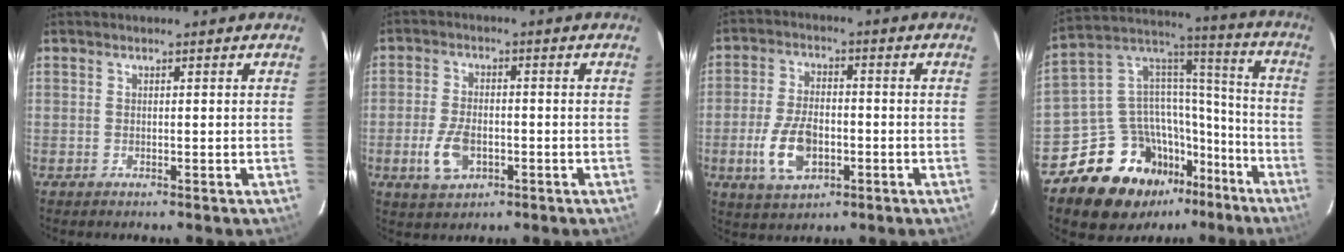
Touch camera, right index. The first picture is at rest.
{"total": 7.0, "force": [-2.5, 4.2, 5.1], "torque": [-0.113, -0.004, -0.039]}
{"total": 10.0, "force": [-3.1, 5.6, 7.7], "torque": [-0.165, -0.003, -0.050]}
{"total": 19.6, "force": [-13.3, 12.1, 7.9], "torque": [-0.154, 0.070, -0.196]}